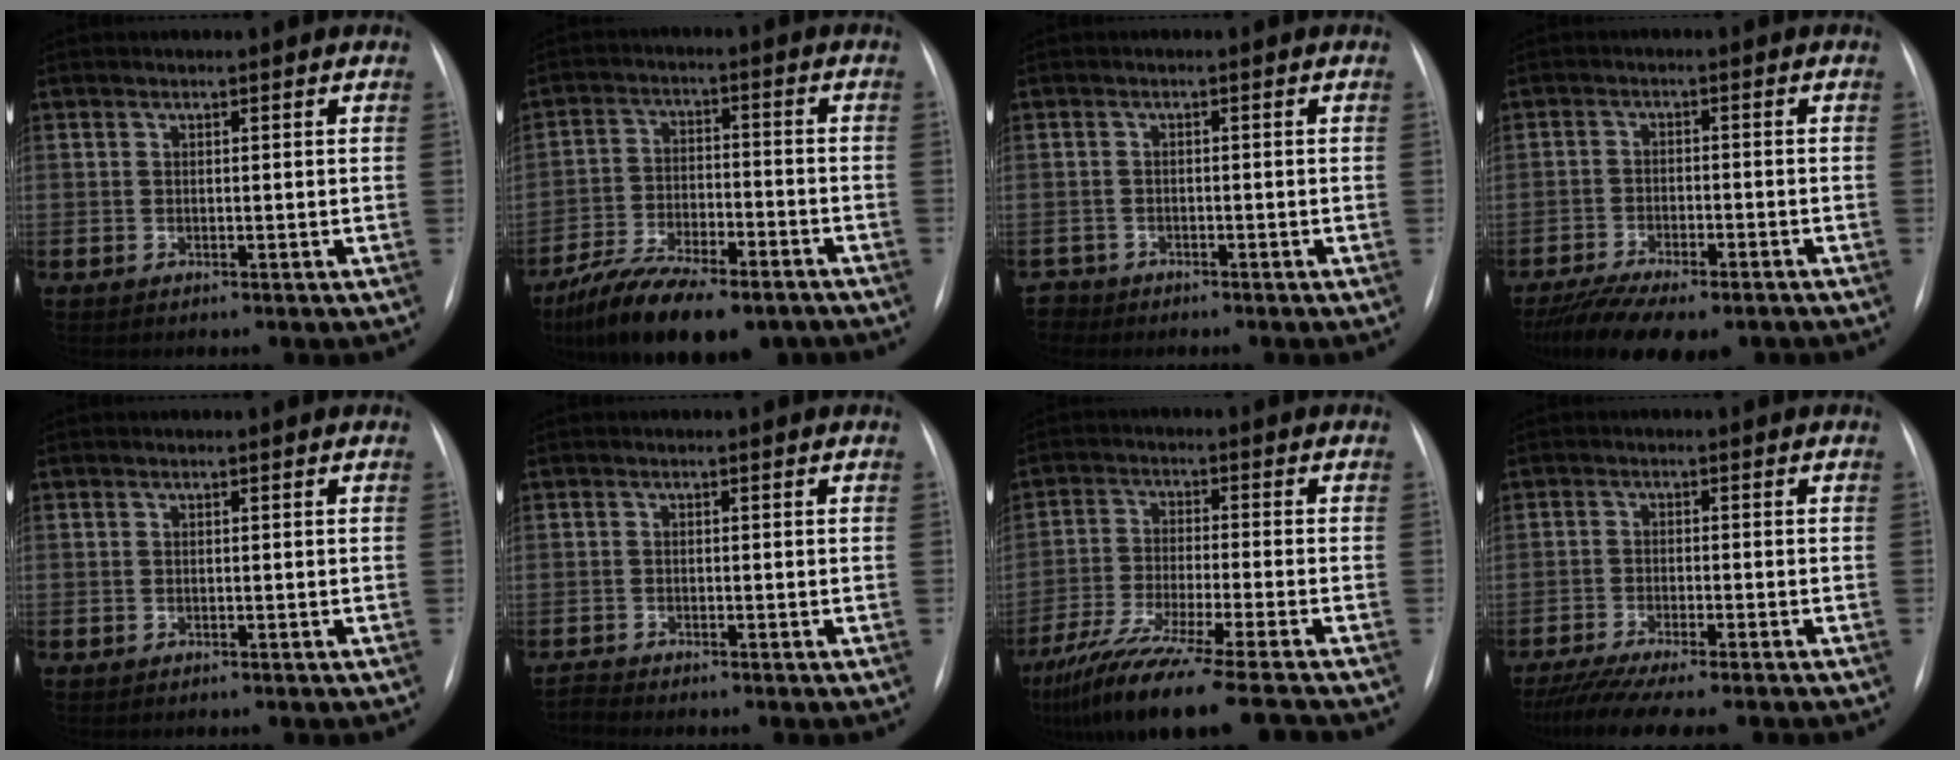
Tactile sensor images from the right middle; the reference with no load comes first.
{"total": 16.3, "force": [-12.2, 5.4, 9.3], "torque": [-0.162, -0.005, -0.200]}
{"total": 2.0, "force": [-1.7, 0.7, -0.7], "torque": [0.008, -0.001, -0.031]}
{"total": 12.7, "force": [-9.9, 3.8, 6.9], "torque": [-0.123, -0.013, -0.152]}
{"total": 0.0}
{"total": 1.3, "force": [-1.2, -0.6, -0.3], "torque": [0.001, -0.012, -0.023]}
{"total": 17.6, "force": [-14.2, -1.0, 10.3], "torque": [-0.186, -0.056, -0.240]}
{"total": 11.1, "force": [-9.4, 0.7, 5.8], "torque": [-0.086, -0.021, -0.144]}